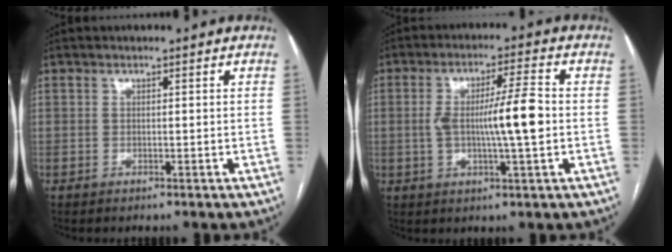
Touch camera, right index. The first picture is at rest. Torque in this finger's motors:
{"motor_torque": [0.37, -0.06, 0.27, 0.10]}